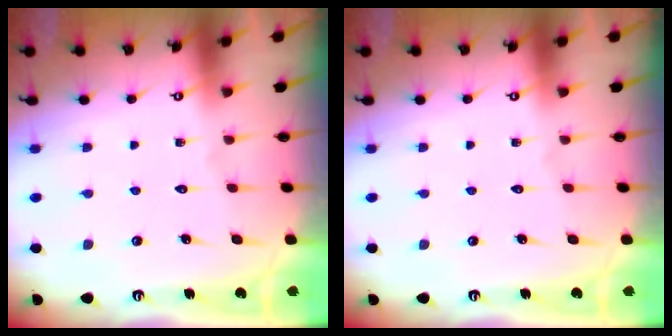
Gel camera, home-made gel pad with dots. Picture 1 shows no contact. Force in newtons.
{"total": 0.0}